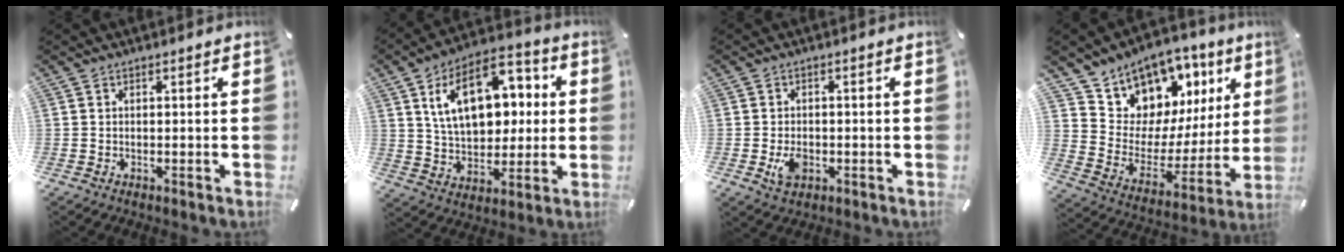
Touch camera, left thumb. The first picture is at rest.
{"total": 18.7, "force": [5.7, 12.2, 12.9], "torque": [-0.216, -0.004, 0.099]}
{"total": 4.6, "force": [-1.1, 3.3, 3.1], "torque": [-0.057, -0.002, -0.021]}
{"total": 10.8, "force": [8.7, 6.3, -0.9], "torque": [0.002, -0.112, 0.159]}